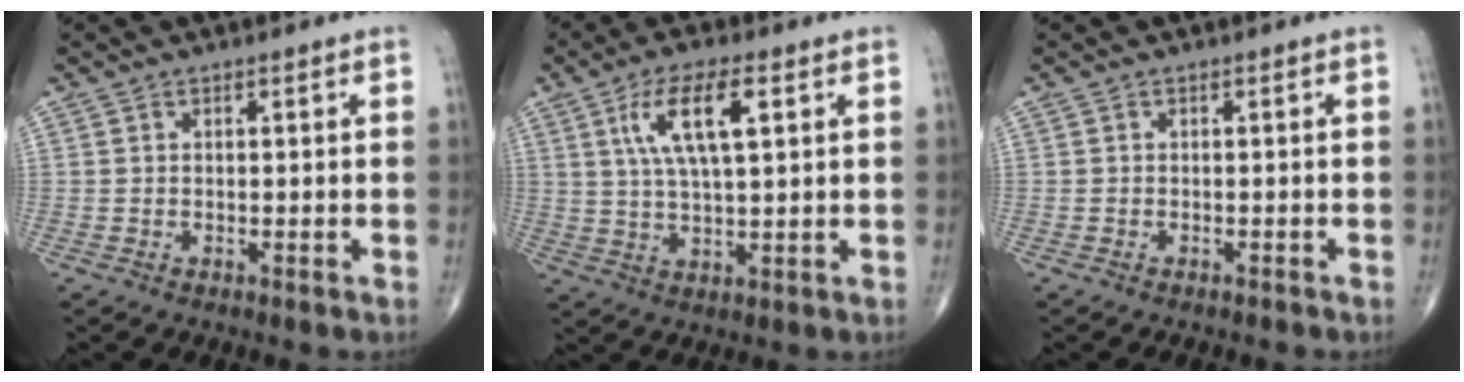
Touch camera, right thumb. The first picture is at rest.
{"total": 10.3, "force": [3.5, 3.3, 9.1], "torque": [-0.170, -0.002, 0.068]}
{"total": 1.5, "force": [-1.3, 0.4, 0.5], "torque": [-0.013, 0.007, -0.016]}